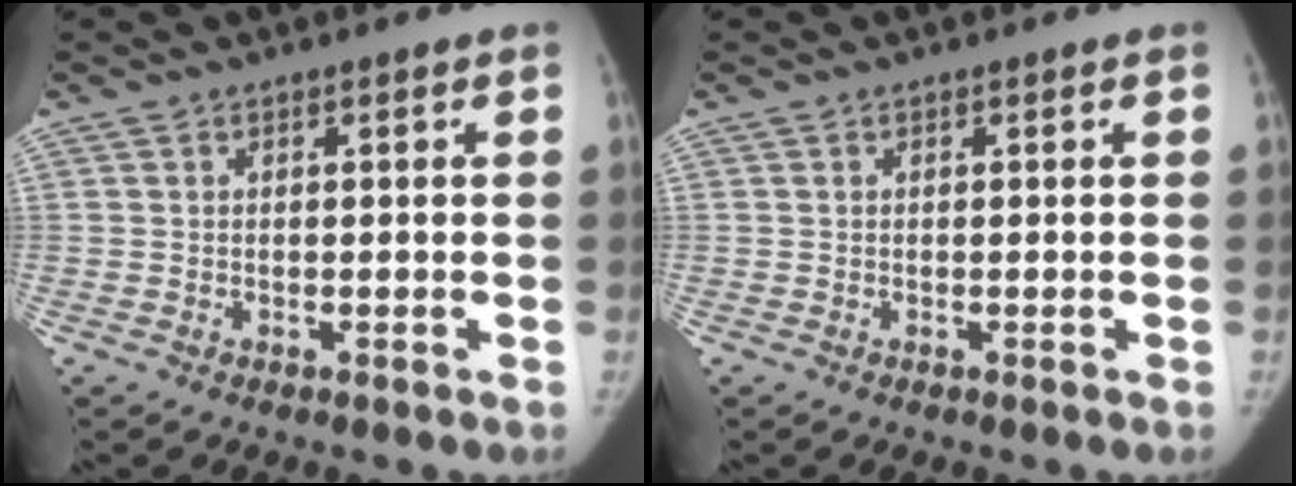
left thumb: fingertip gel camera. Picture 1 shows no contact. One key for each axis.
{"total": 0.0}